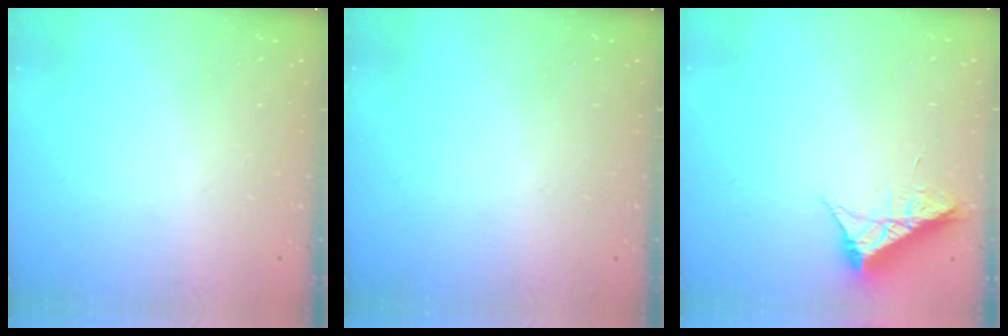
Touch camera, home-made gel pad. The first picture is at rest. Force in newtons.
{"total": 0.0}
{"total": 8.9, "press": 8.9, "slide": 0.3}